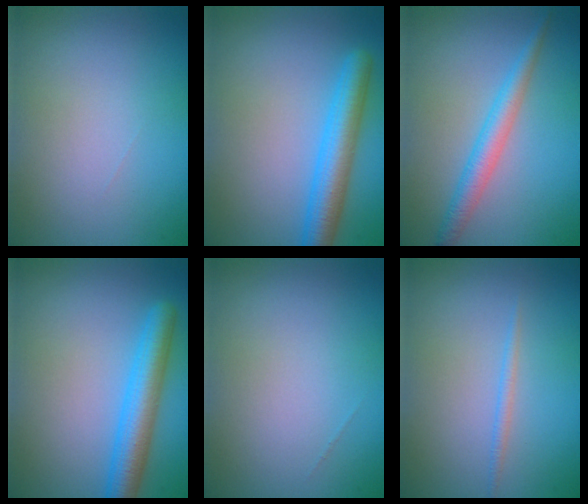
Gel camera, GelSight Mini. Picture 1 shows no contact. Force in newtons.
{"total": 4.8, "press": 4.8, "slide": 0.2}
{"total": 2.8, "press": 2.8, "slide": 0.1}
{"total": 4.8, "press": 4.8, "slide": 0.2}
{"total": 0.0}
{"total": 0.8, "press": 0.8, "slide": 0.0}